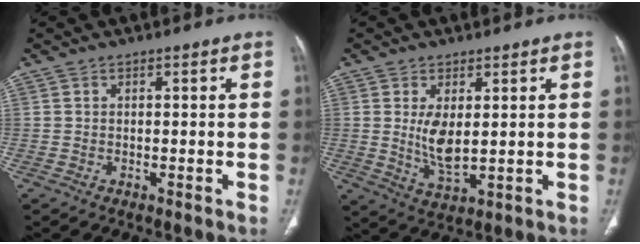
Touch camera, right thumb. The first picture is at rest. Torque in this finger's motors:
{"motor_torque": [-0.52, 0.91, 0.83, 0.53, 0.03]}